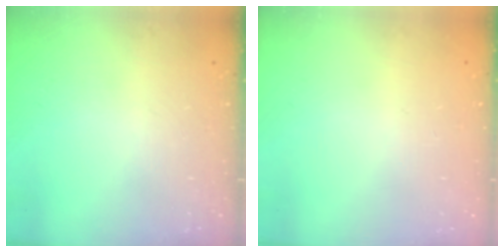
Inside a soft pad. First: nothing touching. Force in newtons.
{"total": 0.0}